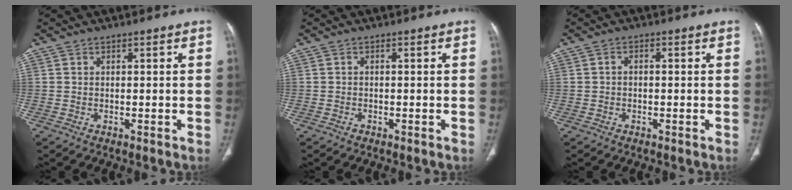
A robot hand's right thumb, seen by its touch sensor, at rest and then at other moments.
{"total": 0.6, "force": [-0.4, 0.4, 0.2], "torque": [-0.002, 0.001, -0.009]}
{"total": 1.0, "force": [-0.2, 0.8, 0.7], "torque": [-0.009, 0.003, -0.006]}